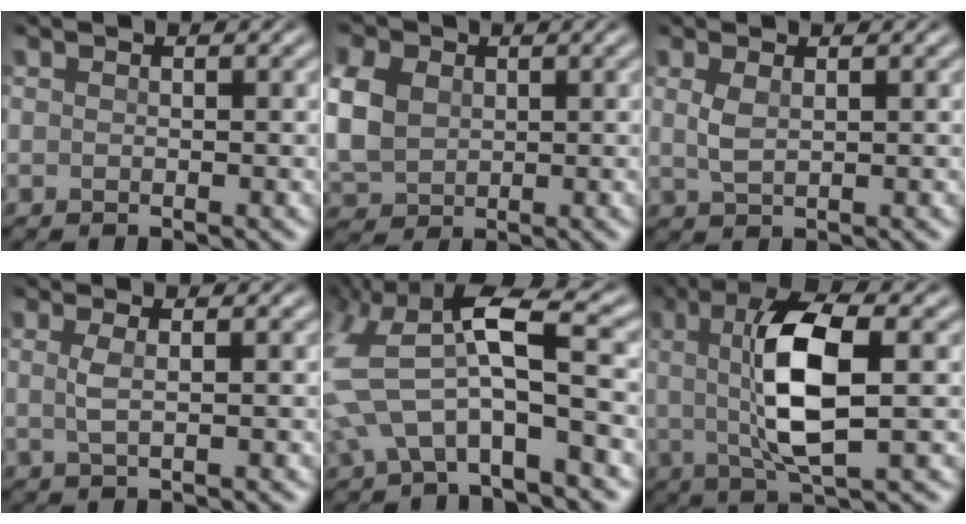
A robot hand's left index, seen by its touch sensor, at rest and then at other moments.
{"total": 9.3, "force": [1.4, 7.6, 5.3], "torque": [-0.126, 0.025, 0.005]}
{"total": 1.7, "force": [0.3, 0.7, 1.5], "torque": [-0.037, 0.001, 0.011]}
{"total": 1.4, "force": [0.3, 0.0, 1.4], "torque": [-0.035, 0.001, 0.007]}
{"total": 10.1, "force": [-0.1, 4.6, 9.0], "torque": [-0.190, 0.009, -0.011]}
{"total": 8.0, "force": [0.7, 2.4, 7.6], "torque": [-0.143, 0.003, 0.009]}